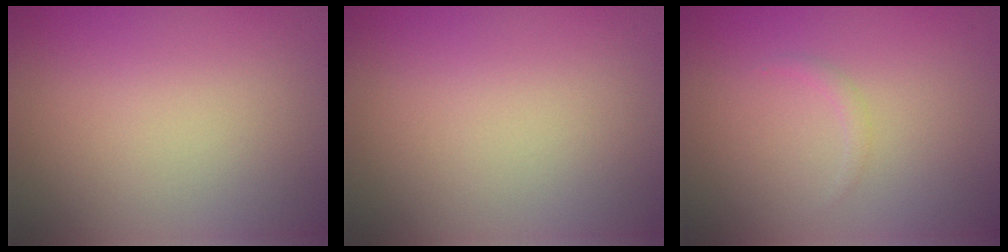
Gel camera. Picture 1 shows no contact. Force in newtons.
{"total": 0.0}
{"total": 0.7, "press": 0.7, "slide": 0.1}